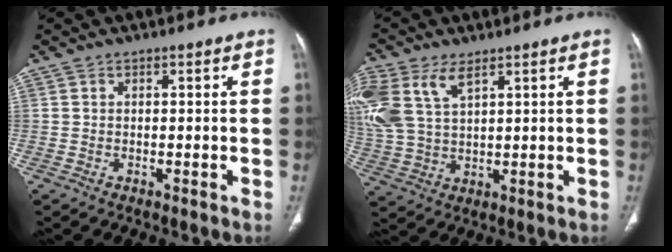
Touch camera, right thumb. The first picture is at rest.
{"total": 12.9, "force": [6.2, 6.8, 9.0], "torque": [-0.221, -0.003, 0.131]}